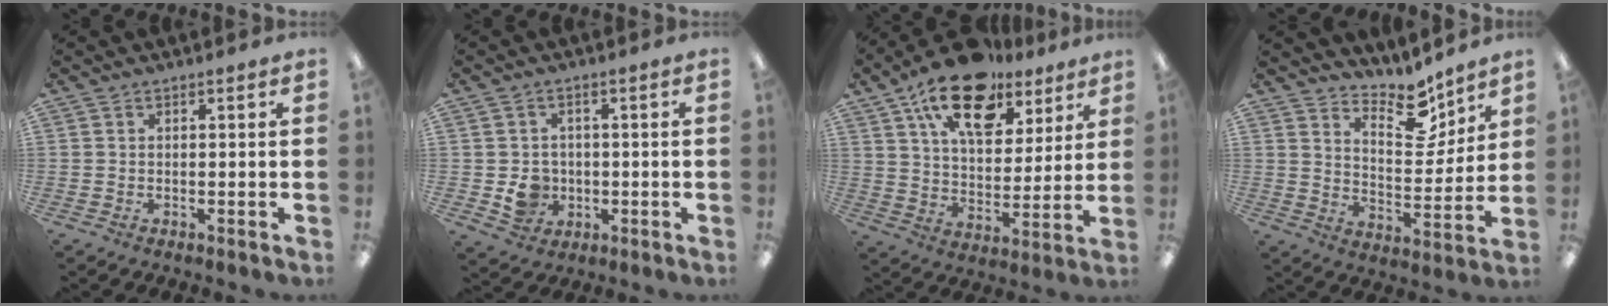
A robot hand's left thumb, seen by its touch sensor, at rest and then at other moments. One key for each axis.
{"total": 5.9, "fx": -0.7, "fy": 5.5, "fz": 2.2, "tx": -0.019, "ty": 0.010, "tz": -0.007}
{"total": 19.3, "fx": 12.5, "fy": 10.0, "fz": 10.8, "tx": -0.179, "ty": -0.056, "tz": 0.218}
{"total": 12.0, "fx": 10.0, "fy": 4.6, "fz": 4.8, "tx": -0.057, "ty": -0.078, "tz": 0.178}